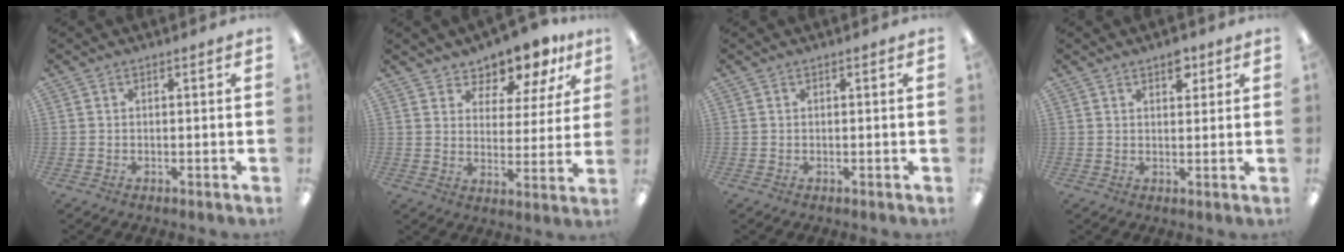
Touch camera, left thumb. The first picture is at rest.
{"total": 8.5, "force": [7.8, 3.1, 1.4], "torque": [-0.030, -0.070, 0.140]}
{"total": 0.0}
{"total": 4.3, "force": [2.8, 2.3, 2.3], "torque": [-0.010, -0.012, 0.043]}